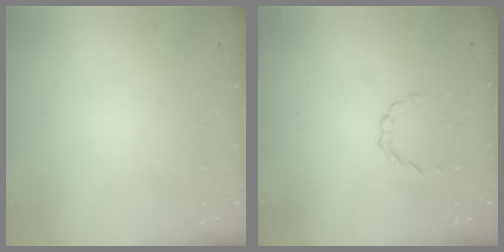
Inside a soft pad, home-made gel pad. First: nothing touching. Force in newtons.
{"total": 1.7, "press": 1.6, "slide": 0.6}